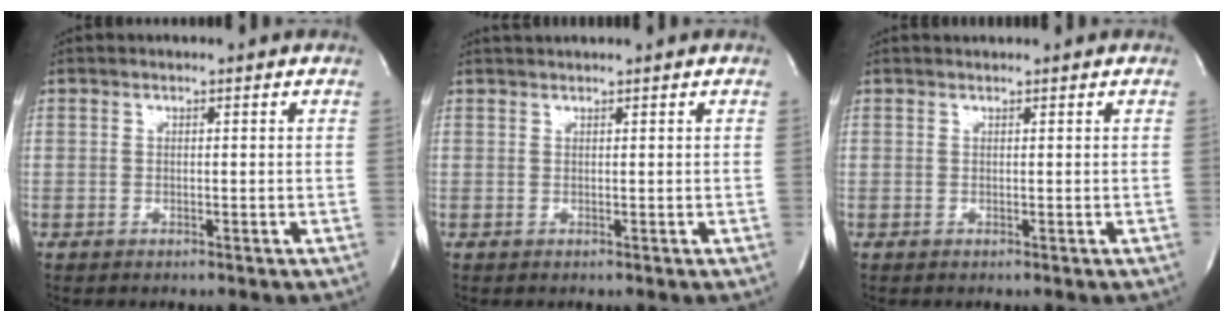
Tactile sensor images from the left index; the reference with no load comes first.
{"total": 1.4, "force": [1.3, -0.4, 0.3], "torque": [-0.004, 0.013, 0.032]}
{"total": 0.8, "force": [0.7, -0.1, 0.0], "torque": [-0.004, 0.009, 0.017]}